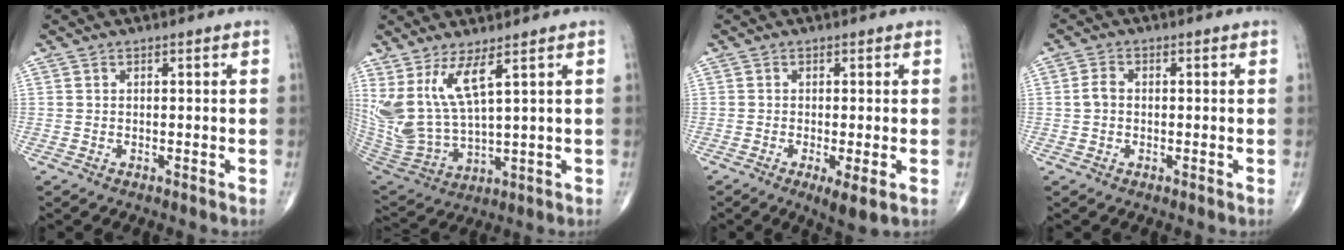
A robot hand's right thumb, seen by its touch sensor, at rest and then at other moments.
{"total": 12.4, "force": [5.6, 3.8, 10.4], "torque": [-0.229, -0.044, 0.136]}
{"total": 4.3, "force": [-1.4, 0.8, 4.0], "torque": [-0.072, -0.015, -0.024]}
{"total": 2.4, "force": [-0.1, 1.8, 1.6], "torque": [-0.029, 0.007, -0.007]}